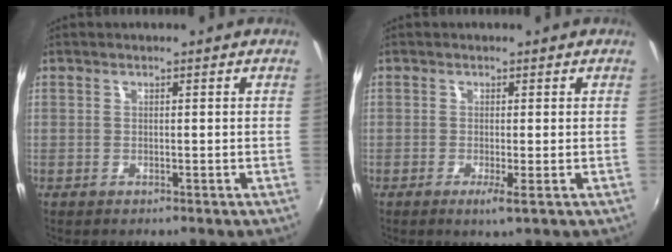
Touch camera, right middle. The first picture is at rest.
{"total": 1.8, "force": [-0.6, -0.4, 1.7], "torque": [-0.036, -0.006, -0.011]}